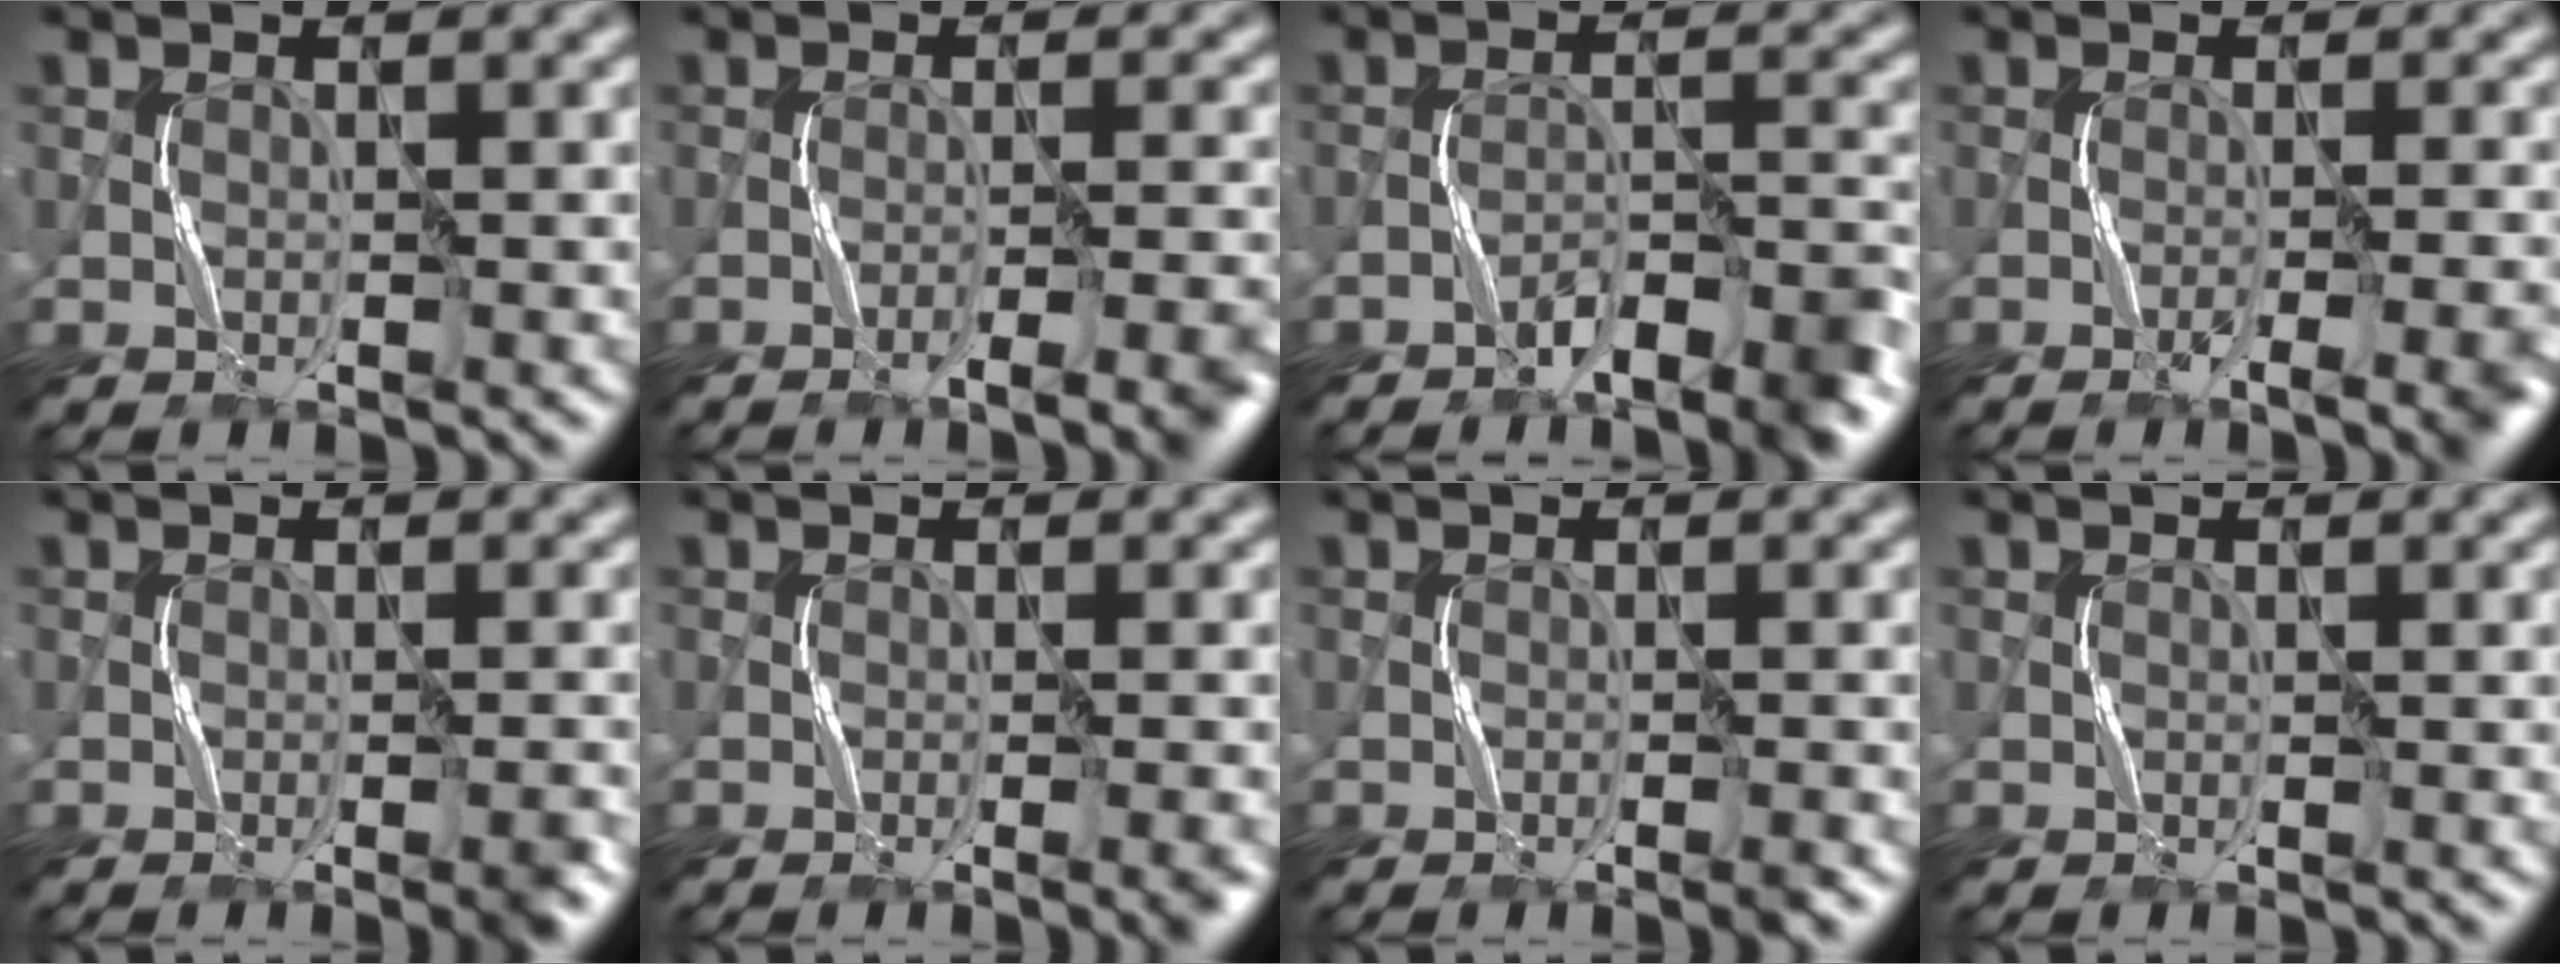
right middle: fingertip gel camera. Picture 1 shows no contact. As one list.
[{"total": 5.4, "force": [-3.2, 1.2, 4.2], "torque": [-0.048, 0.007, -0.050]}, {"total": 5.2, "force": [-3.9, 1.3, 3.2], "torque": [-0.046, 0.007, -0.064]}, {"total": 5.1, "force": [-2.8, 1.2, 4.1], "torque": [-0.047, 0.004, -0.043]}, {"total": 2.2, "force": [-1.1, 0.4, 1.8], "torque": [-0.022, 0.004, -0.021]}, {"total": 2.3, "force": [-1.1, 0.5, 2.0], "torque": [-0.022, 0.005, -0.020]}, {"total": 1.4, "force": [-0.9, 0.1, 1.0], "torque": [-0.013, 0.003, -0.017]}, {"total": 0.0}]